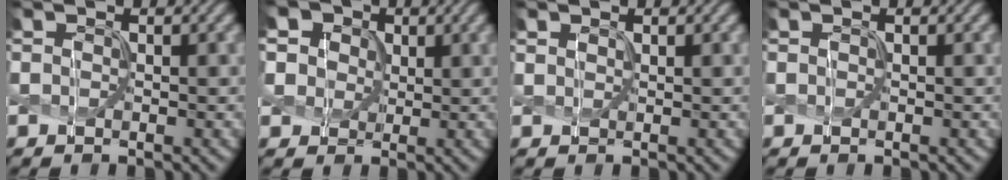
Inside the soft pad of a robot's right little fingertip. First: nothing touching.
{"total": 8.9, "force": [4.6, 6.5, 3.8], "torque": [-0.090, 0.027, 0.060]}
{"total": 0.6, "force": [0.5, 0.2, 0.0], "torque": [-0.002, -0.001, 0.013]}
{"total": 0.0}